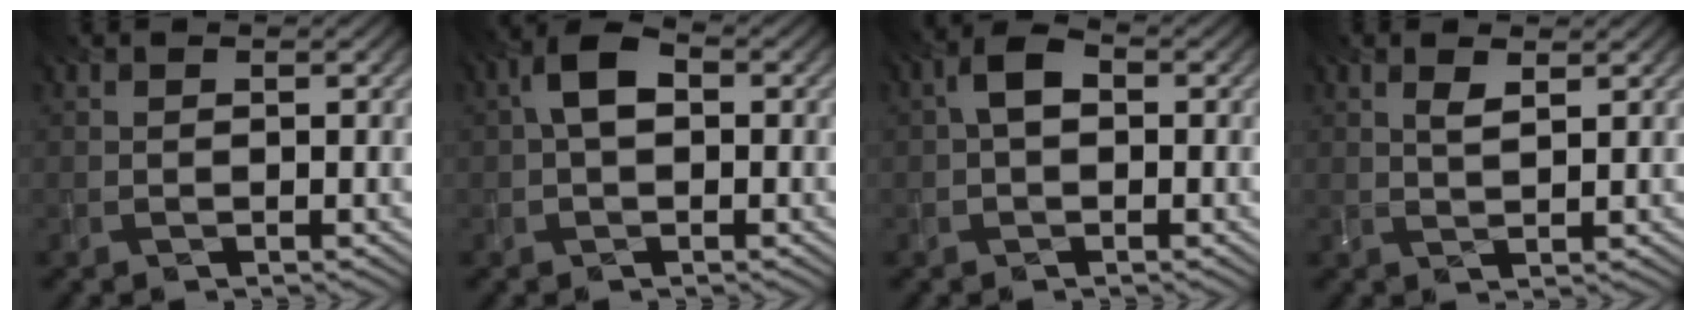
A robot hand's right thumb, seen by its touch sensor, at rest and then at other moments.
{"total": 4.4, "force": [0.3, 2.6, 3.5], "torque": [-0.073, 0.009, 0.000]}
{"total": 3.3, "force": [0.1, 2.1, 2.6], "torque": [-0.051, 0.006, -0.006]}
{"total": 2.1, "force": [1.2, 0.5, 1.6], "torque": [-0.038, -0.001, 0.025]}